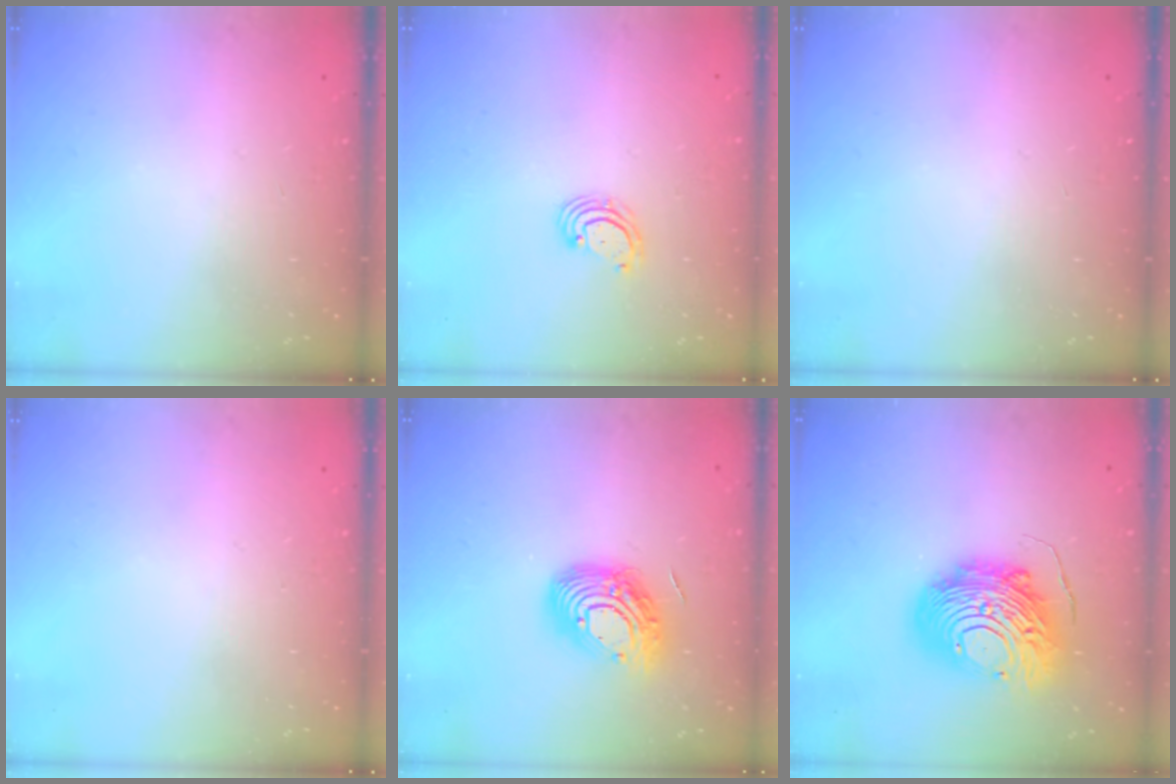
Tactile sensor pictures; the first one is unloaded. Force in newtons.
{"total": 3.1, "press": 3.1, "slide": 0.6}
{"total": 0.0}
{"total": 0.0}
{"total": 14.8, "press": 14.7, "slide": 1.0}
{"total": 17.9, "press": 17.9, "slide": 1.5}